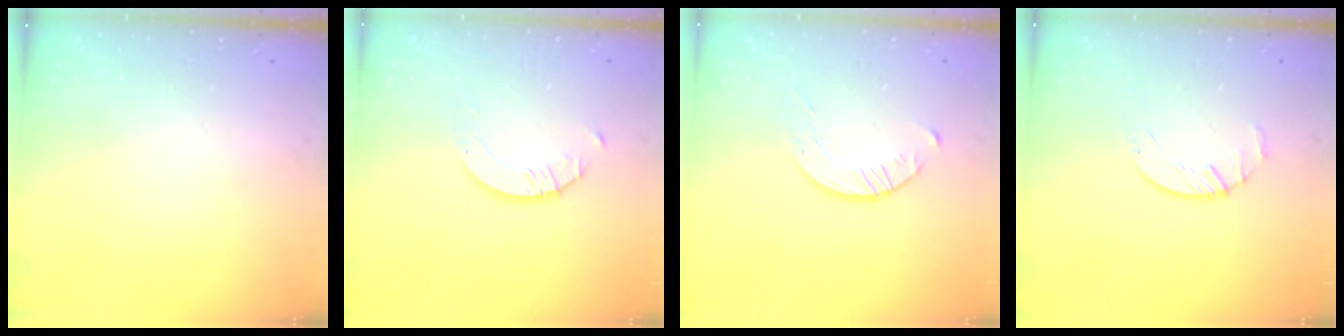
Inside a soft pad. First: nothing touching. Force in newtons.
{"total": 2.7, "press": 2.7, "slide": 0.2}
{"total": 3.5, "press": 3.5, "slide": 0.5}
{"total": 1.6, "press": 1.6, "slide": 0.3}